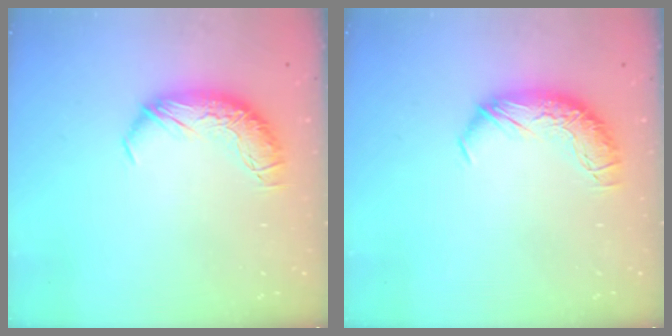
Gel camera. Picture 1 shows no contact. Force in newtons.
{"total": 0.0}